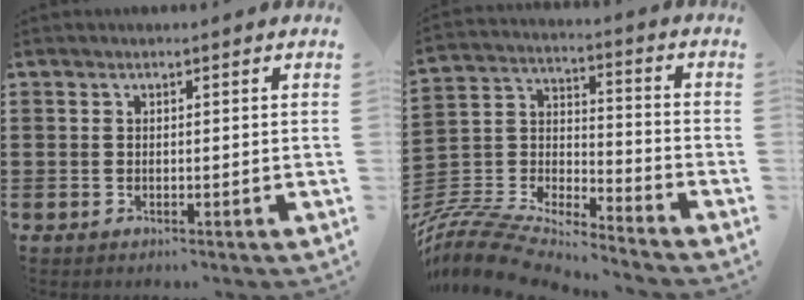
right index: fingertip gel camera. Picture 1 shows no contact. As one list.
[{"total": 8.7, "force": [-8.2, 1.6, 2.2], "torque": [-0.069, -0.002, -0.172]}]